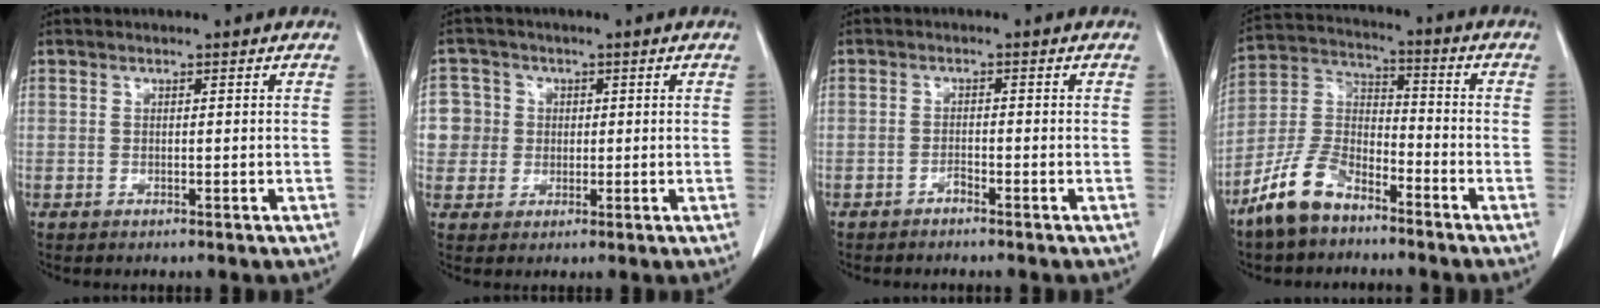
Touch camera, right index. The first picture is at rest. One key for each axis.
{"total": 6.0, "fx": 0.7, "fy": 5.9, "fz": 0.2, "tx": -0.002, "ty": 0.020, "tz": 0.017}
{"total": 1.1, "fx": -1.0, "fy": 0.0, "fz": 0.4, "tx": -0.007, "ty": 0.002, "tz": -0.017}
{"total": 10.5, "fx": -7.7, "fy": 4.6, "fz": 5.5, "tx": -0.129, "ty": 0.006, "tz": -0.158}